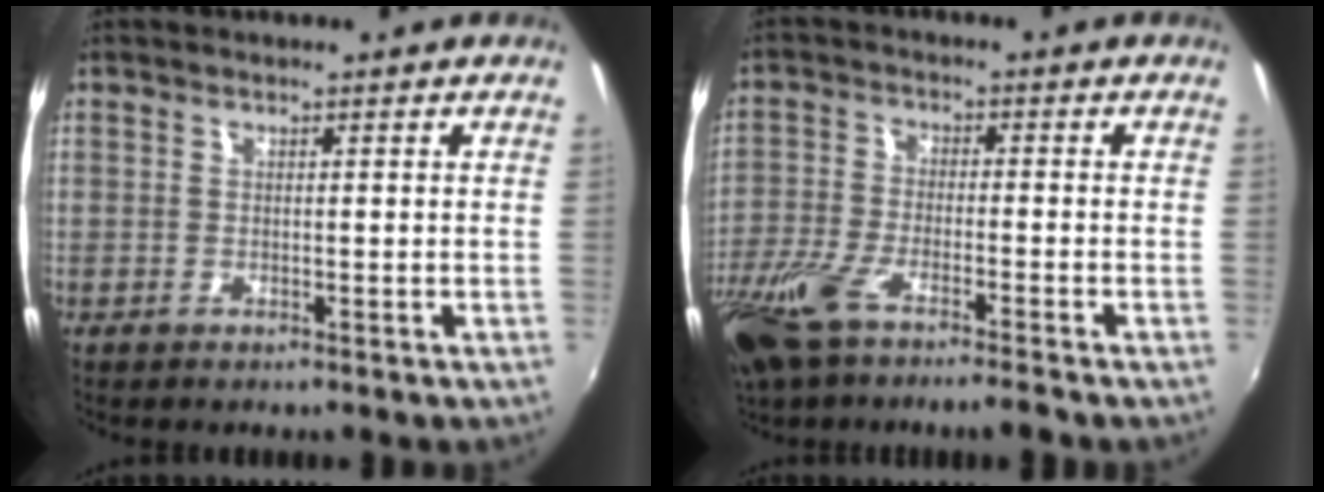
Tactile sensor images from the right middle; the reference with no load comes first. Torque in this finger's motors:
{"motor_torque": [0.97, -1.17, 0.36, 0.10]}